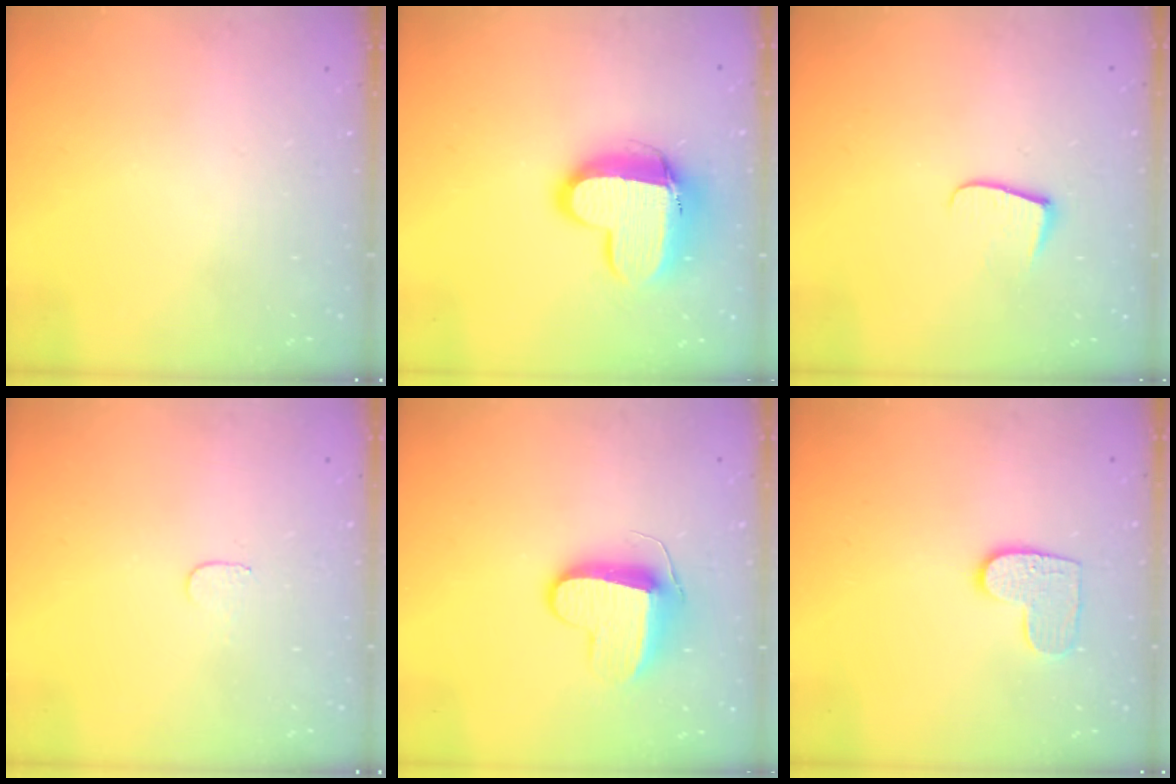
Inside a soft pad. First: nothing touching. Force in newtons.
{"total": 13.5, "press": 13.5, "slide": 1.4}
{"total": 7.7, "press": 7.7, "slide": 0.6}
{"total": 3.4, "press": 3.4, "slide": 0.2}
{"total": 10.4, "press": 10.4, "slide": 0.5}
{"total": 8.9, "press": 8.9, "slide": 0.5}